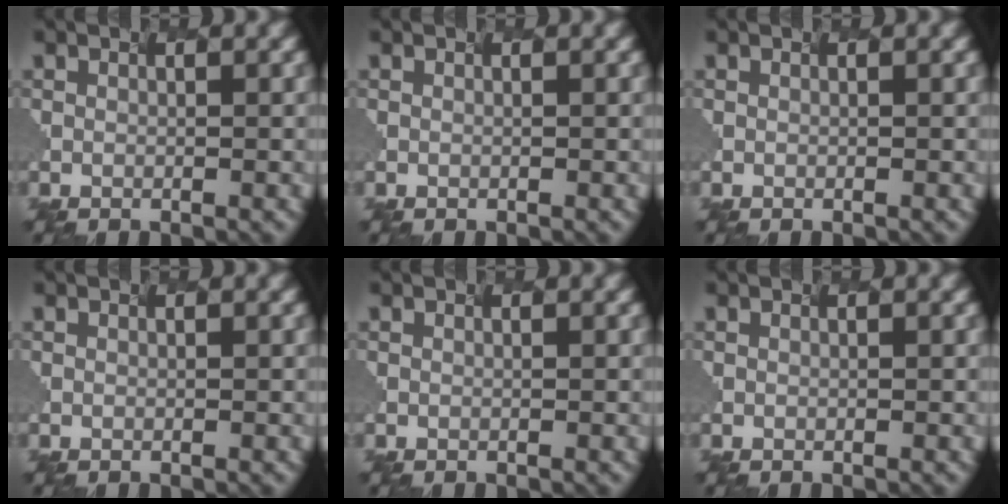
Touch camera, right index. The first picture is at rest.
{"total": 0.0}
{"total": 0.0}
{"total": 0.0}
{"total": 0.0}
{"total": 0.0}